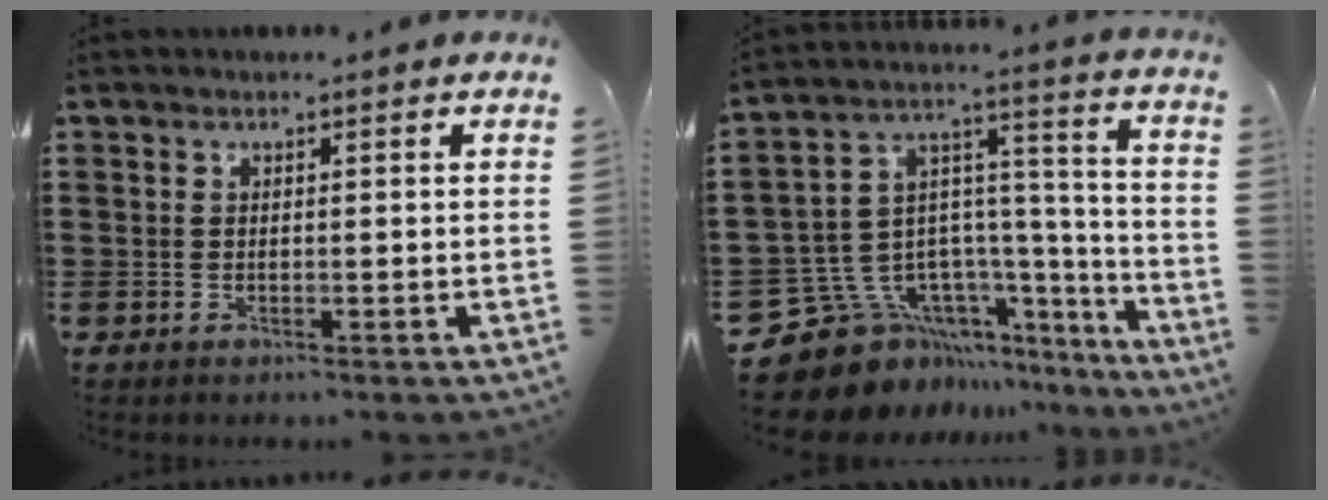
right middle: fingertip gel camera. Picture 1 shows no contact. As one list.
[{"total": 11.1, "force": [-7.9, 7.3, 2.7], "torque": [-0.099, -0.006, -0.138]}]